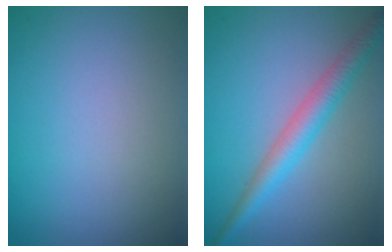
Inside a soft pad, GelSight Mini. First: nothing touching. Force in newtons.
{"total": 3.2, "press": 3.2, "slide": 0.0}